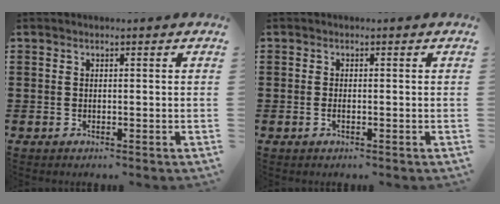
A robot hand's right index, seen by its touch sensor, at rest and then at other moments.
{"total": 0.6, "force": [-0.3, 0.1, 0.5], "torque": [-0.009, -0.003, -0.005]}